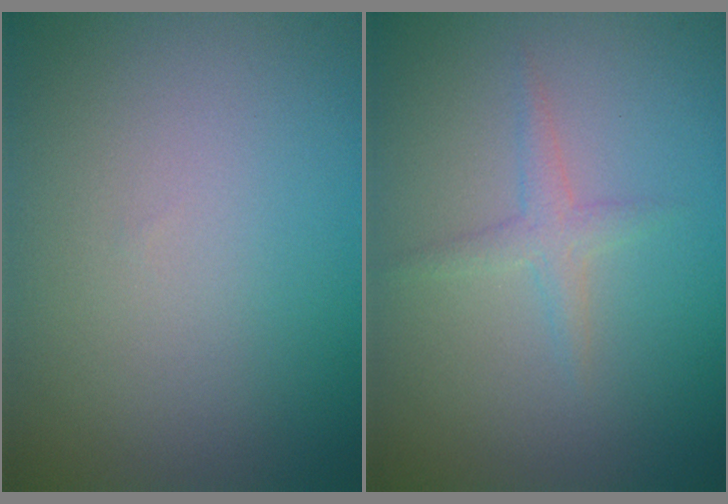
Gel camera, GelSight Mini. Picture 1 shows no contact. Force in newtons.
{"total": 1.4, "press": 1.4, "slide": 0.0}